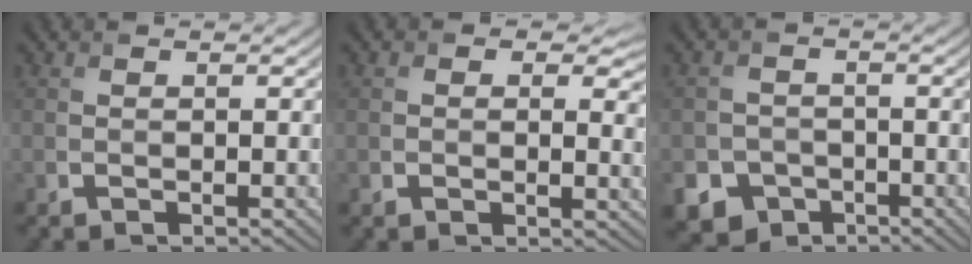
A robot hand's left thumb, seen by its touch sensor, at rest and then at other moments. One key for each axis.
{"total": 3.8, "fx": 1.0, "fy": 2.8, "fz": 2.4, "tx": -0.034, "ty": -0.017, "tz": 0.007}
{"total": 6.6, "fx": -3.8, "fy": 5.2, "fz": 1.4, "tx": -0.021, "ty": -0.021, "tz": -0.075}